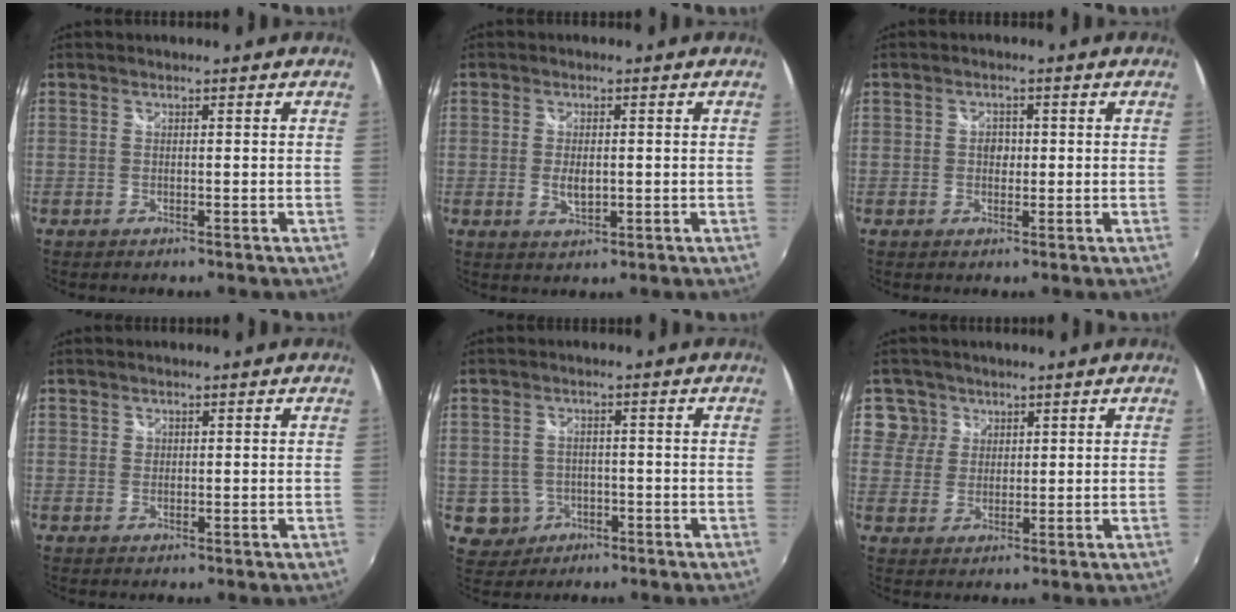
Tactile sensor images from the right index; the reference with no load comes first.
{"total": 3.3, "force": [-0.2, 1.9, 2.7], "torque": [-0.045, -0.007, 0.000]}
{"total": 2.1, "force": [-0.1, 1.9, 0.9], "torque": [-0.012, 0.003, -0.004]}
{"total": 0.9, "force": [0.3, 0.8, 0.1], "torque": [0.001, 0.003, 0.004]}
{"total": 5.1, "force": [-1.3, 4.8, 0.7], "torque": [-0.027, 0.010, -0.010]}
{"total": 4.9, "force": [2.4, 4.3, -0.1], "torque": [0.019, 0.017, 0.041]}